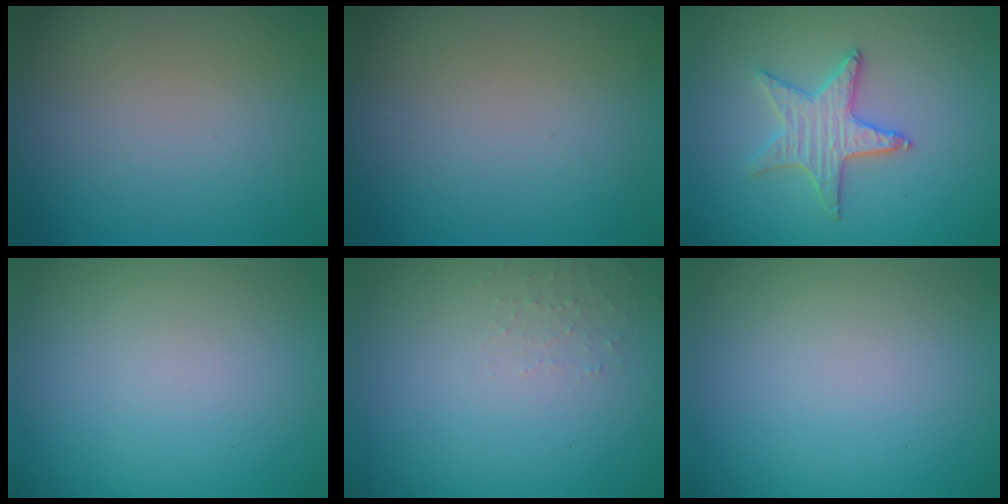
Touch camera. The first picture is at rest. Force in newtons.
{"total": 0.0}
{"total": 3.1, "press": 3.1, "slide": 0.4}
{"total": 0.0}
{"total": 1.1, "press": 1.0, "slide": 0.2}
{"total": 0.0}